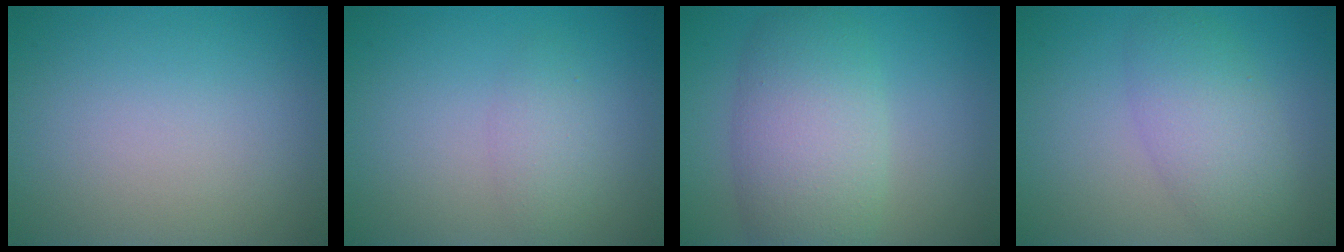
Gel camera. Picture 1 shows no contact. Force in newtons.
{"total": 1.8, "press": 1.8, "slide": 0.2}
{"total": 6.9, "press": 6.9, "slide": 0.2}
{"total": 4.5, "press": 4.5, "slide": 0.2}